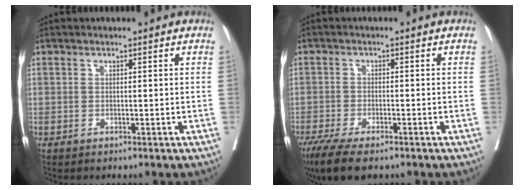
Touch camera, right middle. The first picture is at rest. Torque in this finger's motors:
{"motor_torque": [0.86, -0.74, 0.36, 0.09]}